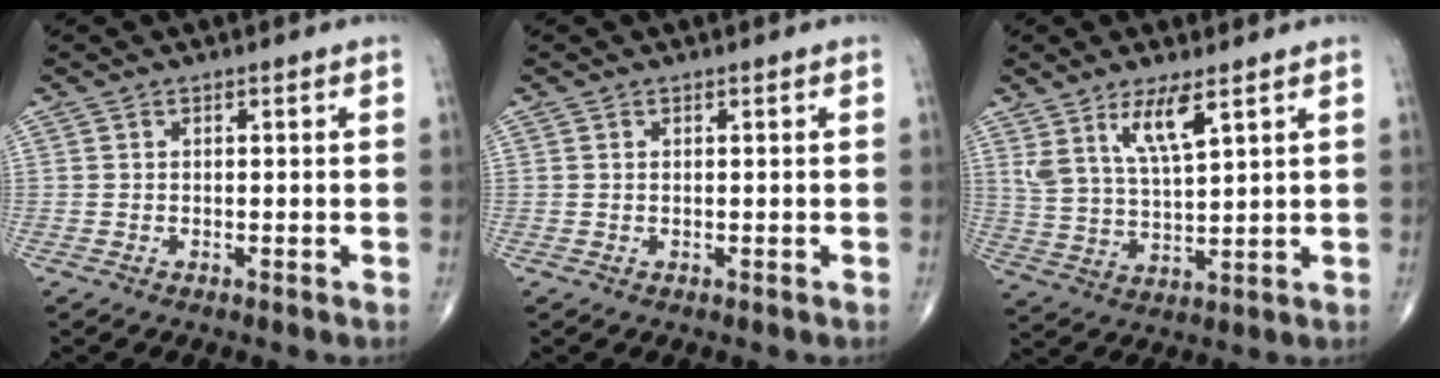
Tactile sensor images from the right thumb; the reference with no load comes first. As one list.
[{"total": 0.0}, {"total": 8.6, "force": [5.0, 2.3, 6.7], "torque": [-0.129, -0.029, 0.105]}]